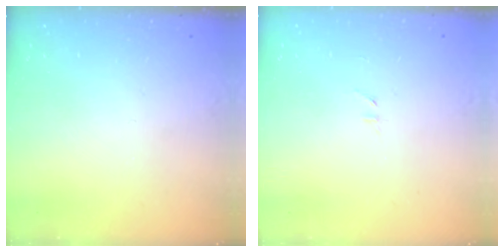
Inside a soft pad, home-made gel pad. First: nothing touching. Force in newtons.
{"total": 4.5, "press": 3.7, "slide": 2.5}